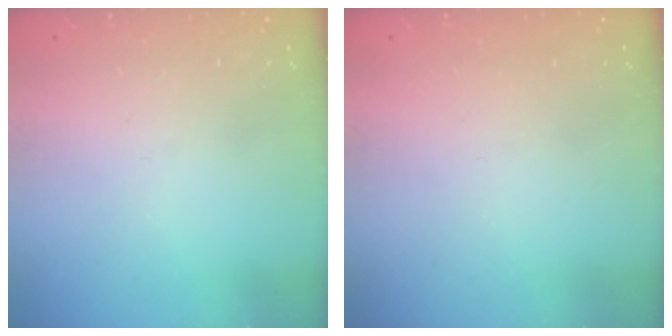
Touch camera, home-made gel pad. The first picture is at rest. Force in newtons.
{"total": 1.3, "press": 1.3, "slide": 0.2}